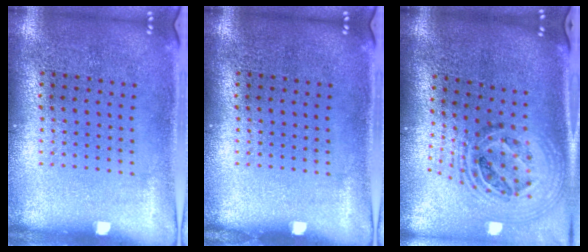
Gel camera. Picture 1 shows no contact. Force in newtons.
{"total": 0.0}
{"total": 1.9, "press": 1.5, "slide": 1.1}